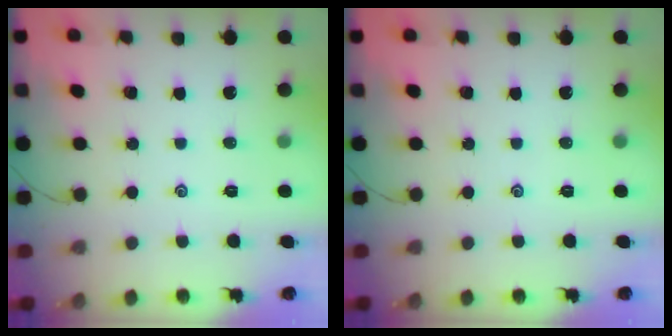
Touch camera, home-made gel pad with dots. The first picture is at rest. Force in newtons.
{"total": 0.0}